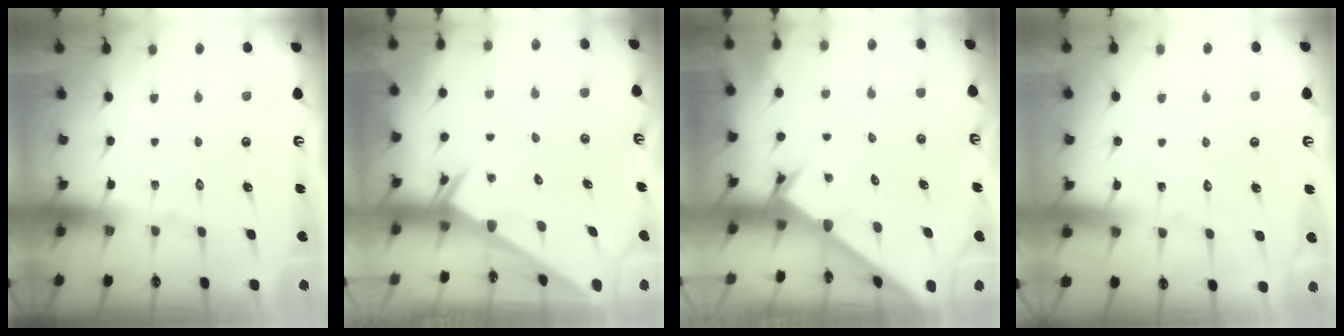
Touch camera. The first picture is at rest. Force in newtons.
{"total": 2.1, "press": 2.1, "slide": 0.1}
{"total": 2.3, "press": 2.3, "slide": 0.1}
{"total": 5.6, "press": 5.6, "slide": 0.5}